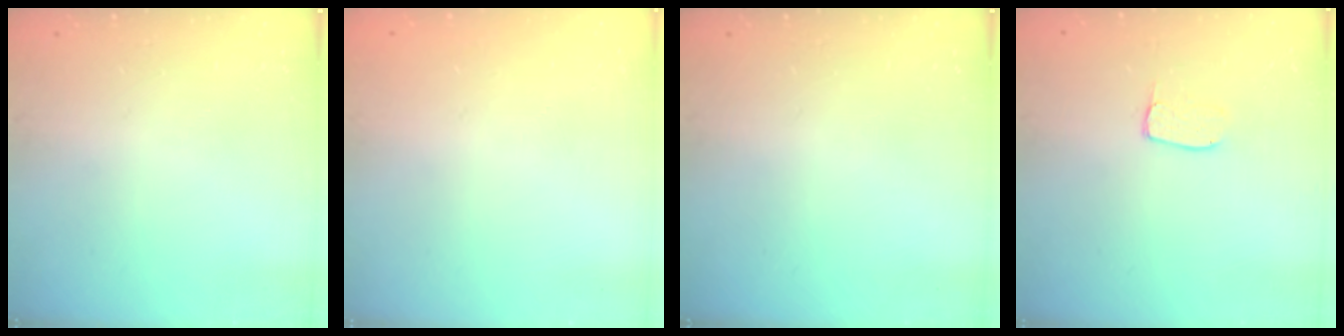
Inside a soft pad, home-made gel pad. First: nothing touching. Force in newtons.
{"total": 0.0}
{"total": 0.0}
{"total": 4.9, "press": 4.8, "slide": 0.4}